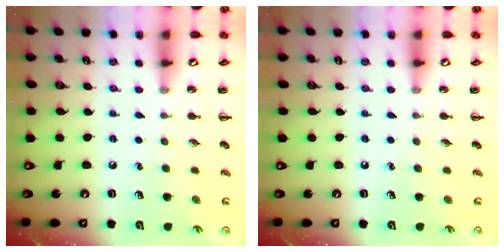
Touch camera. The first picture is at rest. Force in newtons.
{"total": 0.0}